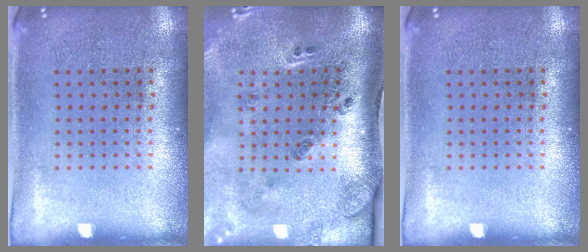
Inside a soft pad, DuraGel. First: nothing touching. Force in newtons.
{"total": 3.1, "press": 1.8, "slide": 2.5}
{"total": 0.0}